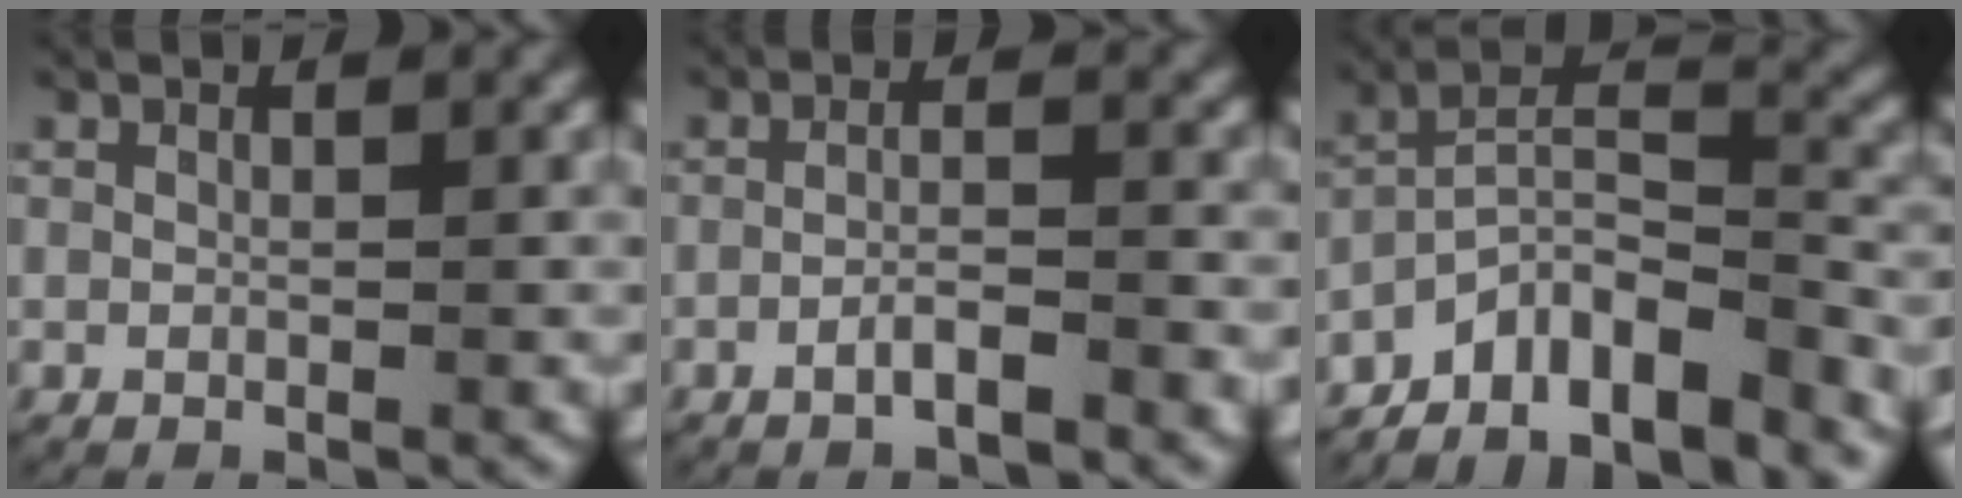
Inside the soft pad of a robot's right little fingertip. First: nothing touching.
{"total": 2.8, "force": [-2.2, 0.4, 1.6], "torque": [-0.028, -0.003, -0.040]}
{"total": 13.9, "force": [-10.3, 6.7, 6.5], "torque": [-0.094, -0.017, -0.162]}